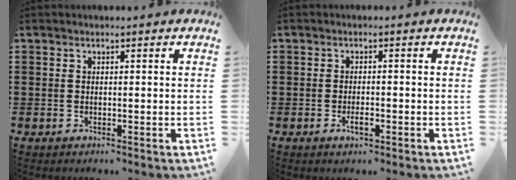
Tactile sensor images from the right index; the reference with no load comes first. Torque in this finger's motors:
{"motor_torque": [1.11, 0.18, 0.02, 0.03]}